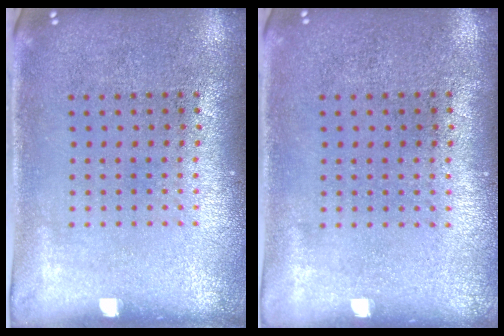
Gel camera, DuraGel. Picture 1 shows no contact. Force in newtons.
{"total": 0.0}